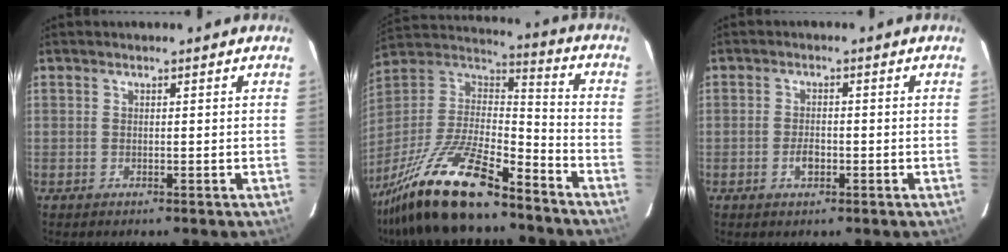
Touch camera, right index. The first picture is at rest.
{"total": 23.6, "force": [-17.0, 6.4, 15.2], "torque": [-0.313, -0.033, -0.300]}
{"total": 2.7, "force": [-1.1, 1.4, 2.0], "torque": [-0.039, 0.001, -0.017]}